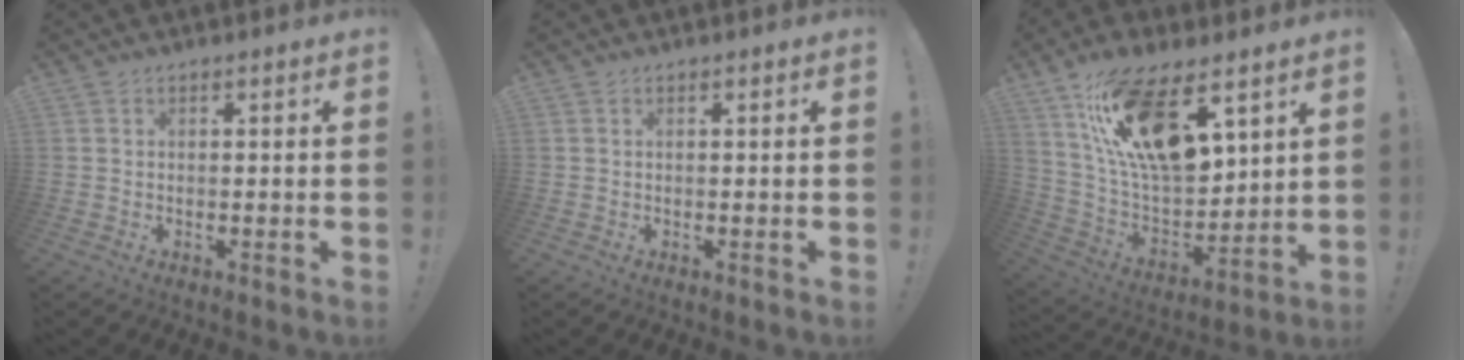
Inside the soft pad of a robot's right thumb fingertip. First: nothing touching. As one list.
[{"total": 0.0}, {"total": 20.5, "force": [11.2, 9.2, 14.5], "torque": [-0.266, -0.061, 0.199]}]